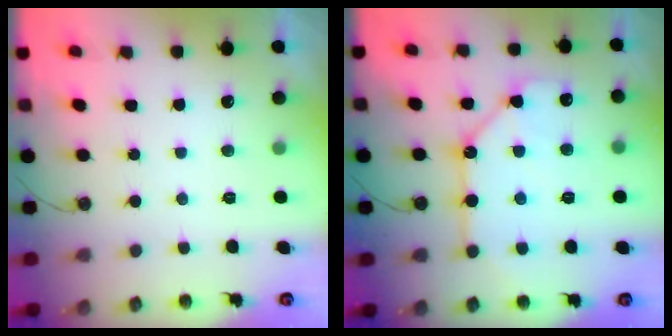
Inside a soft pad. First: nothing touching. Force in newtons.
{"total": 11.7, "press": 11.7, "slide": 0.9}